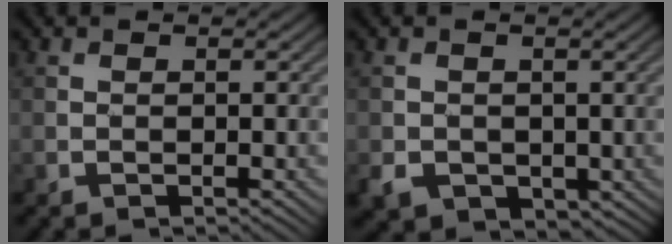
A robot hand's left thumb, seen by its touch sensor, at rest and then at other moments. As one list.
[{"total": 3.3, "force": [-0.6, 2.9, 1.4], "torque": [-0.044, -0.013, -0.011]}]